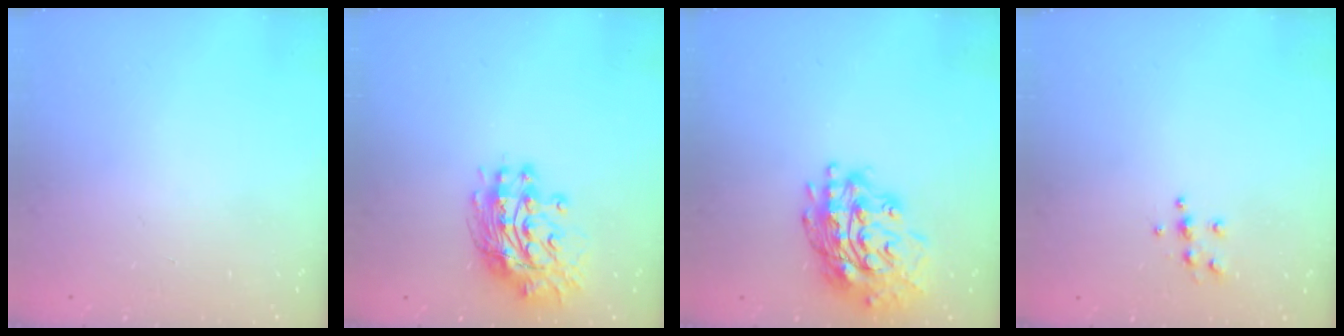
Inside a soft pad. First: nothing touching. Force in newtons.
{"total": 12.3, "press": 12.2, "slide": 1.6}
{"total": 20.0, "press": 19.9, "slide": 2.0}
{"total": 5.6, "press": 5.6, "slide": 0.6}